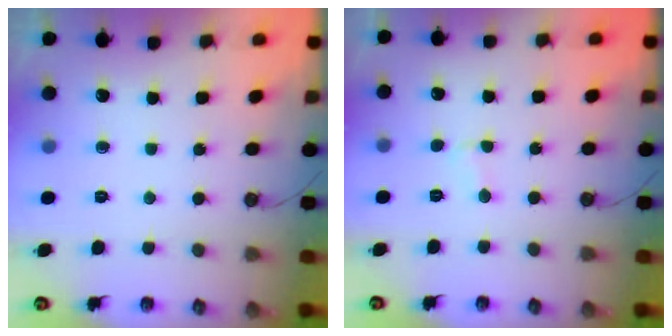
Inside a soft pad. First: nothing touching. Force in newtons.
{"total": 2.3, "press": 2.3, "slide": 0.2}